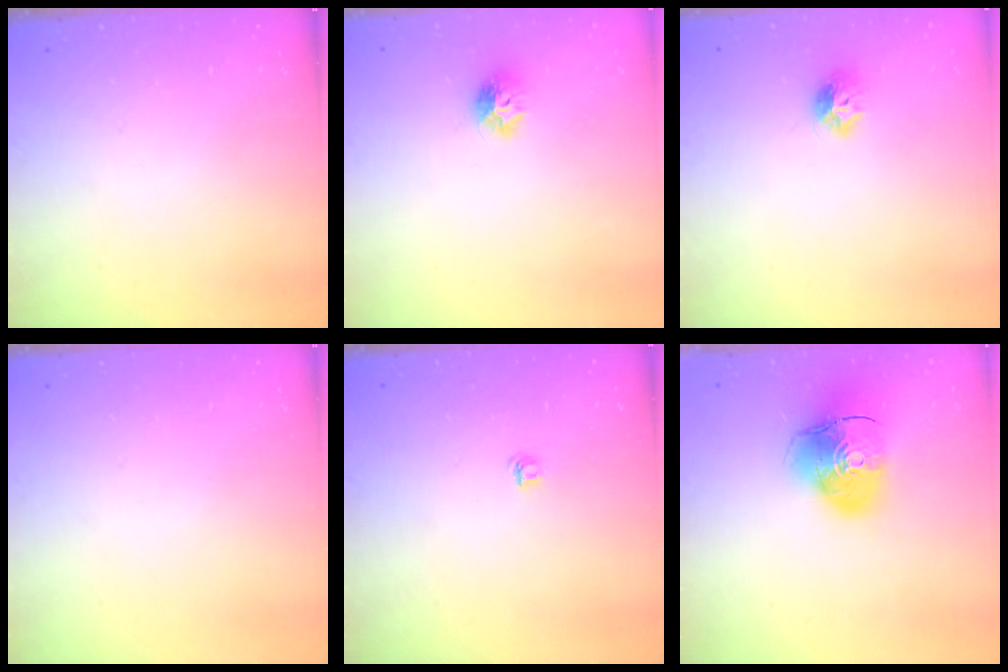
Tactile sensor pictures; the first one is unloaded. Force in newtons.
{"total": 8.0, "press": 8.0, "slide": 0.5}
{"total": 7.9, "press": 7.9, "slide": 0.4}
{"total": 0.0}
{"total": 4.1, "press": 4.1, "slide": 0.5}
{"total": 12.7, "press": 12.6, "slide": 2.0}